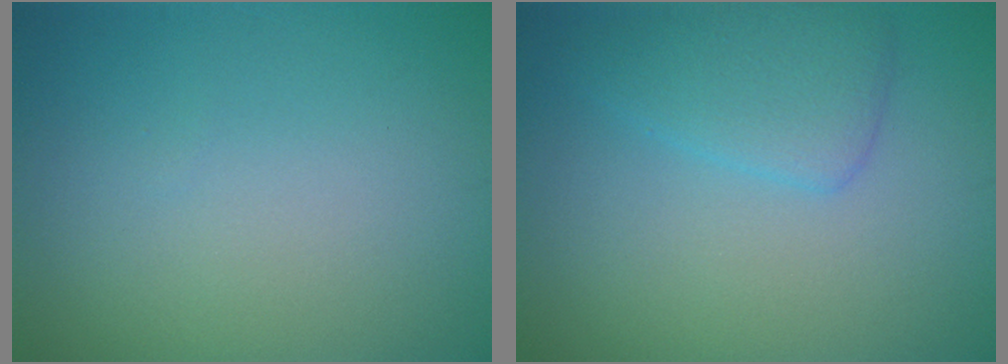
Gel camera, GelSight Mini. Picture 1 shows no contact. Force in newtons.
{"total": 2.8, "press": 2.8, "slide": 0.2}